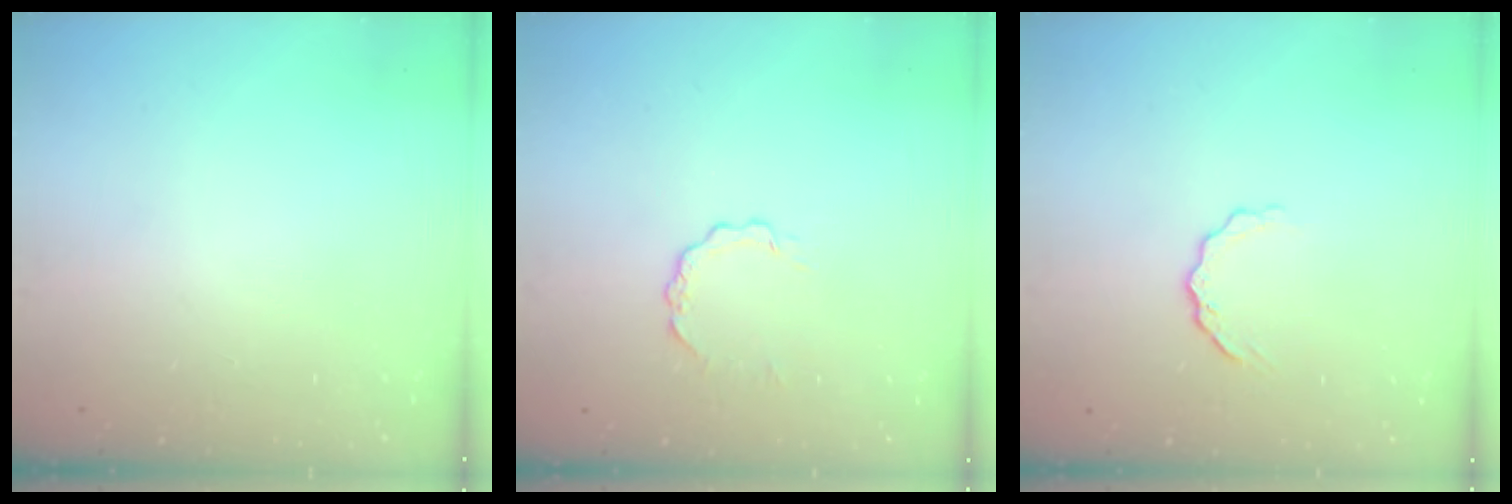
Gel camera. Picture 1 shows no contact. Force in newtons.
{"total": 2.7, "press": 2.7, "slide": 0.3}
{"total": 5.2, "press": 5.2, "slide": 0.6}